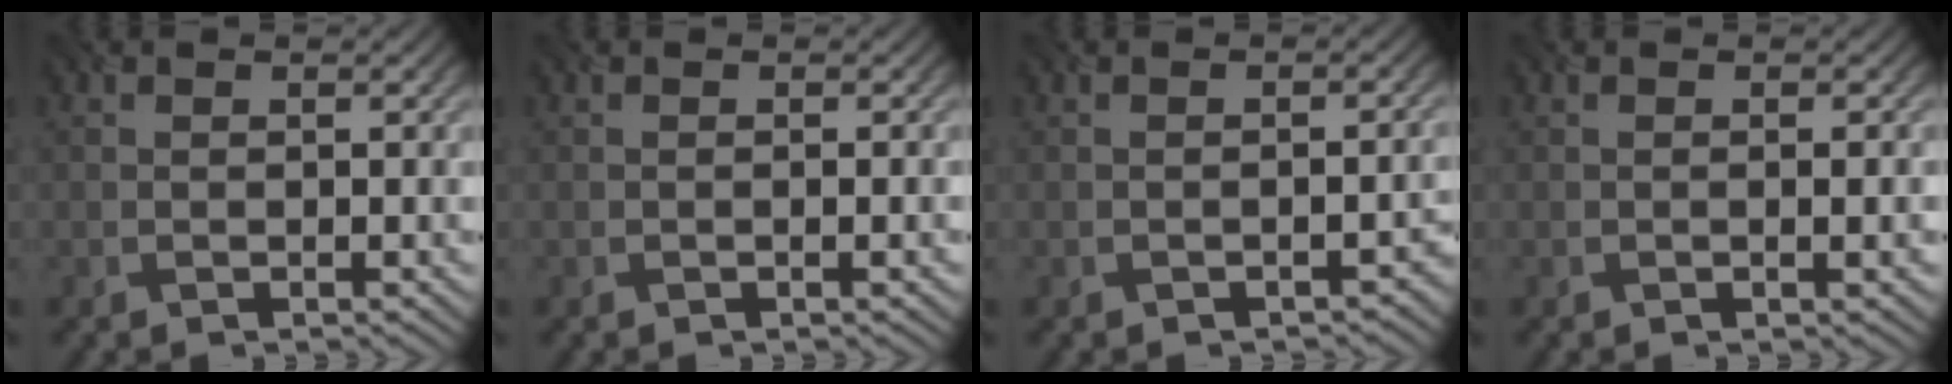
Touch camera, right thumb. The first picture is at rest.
{"total": 0.7, "force": [-0.2, 0.0, 0.7], "torque": [-0.010, 0.001, -0.003]}
{"total": 1.7, "force": [-1.0, 0.5, 1.3], "torque": [-0.018, 0.004, -0.012]}
{"total": 1.7, "force": [-0.1, 0.2, 1.6], "torque": [-0.026, 0.001, -0.002]}